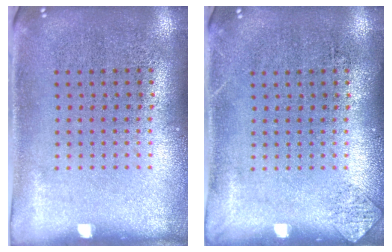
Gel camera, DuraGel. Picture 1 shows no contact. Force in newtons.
{"total": 0.8, "press": 0.8, "slide": 0.1}